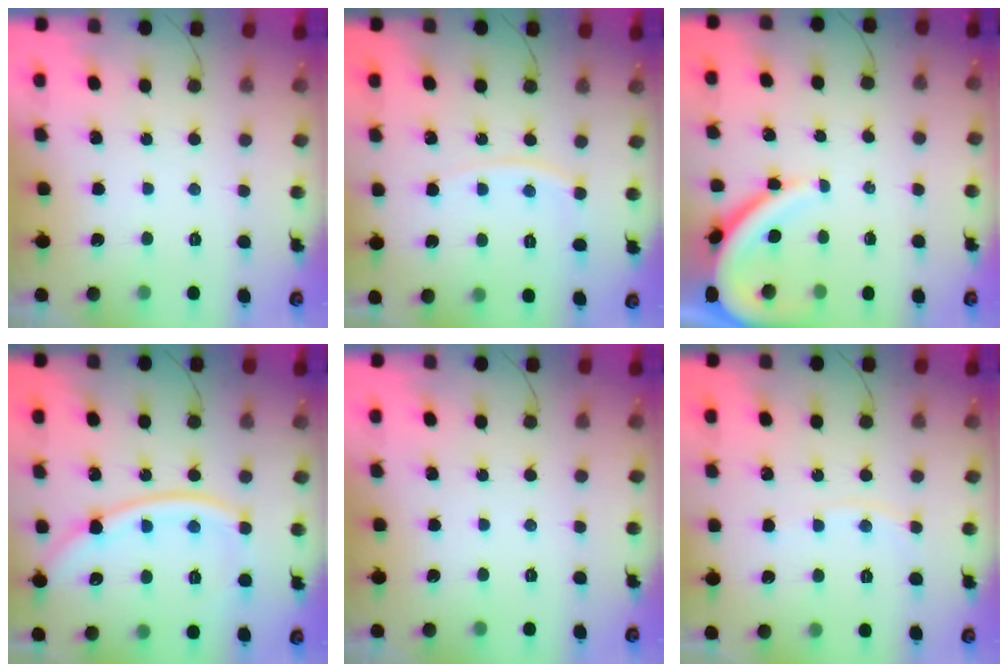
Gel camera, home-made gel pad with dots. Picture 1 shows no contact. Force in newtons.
{"total": 4.6, "press": 4.5, "slide": 0.7}
{"total": 9.0, "press": 9.0, "slide": 1.0}
{"total": 13.1, "press": 13.1, "slide": 1.1}
{"total": 0.0}
{"total": 4.5, "press": 4.5, "slide": 0.5}